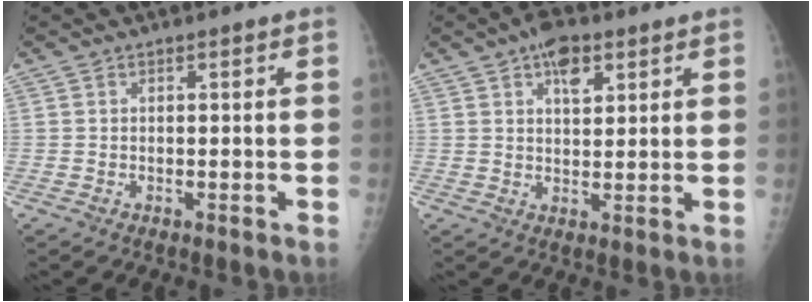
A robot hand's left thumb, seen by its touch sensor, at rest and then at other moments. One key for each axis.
{"total": 6.2, "fx": 3.3, "fy": 3.2, "fz": 4.1, "tx": -0.048, "ty": -0.009, "tz": 0.048}